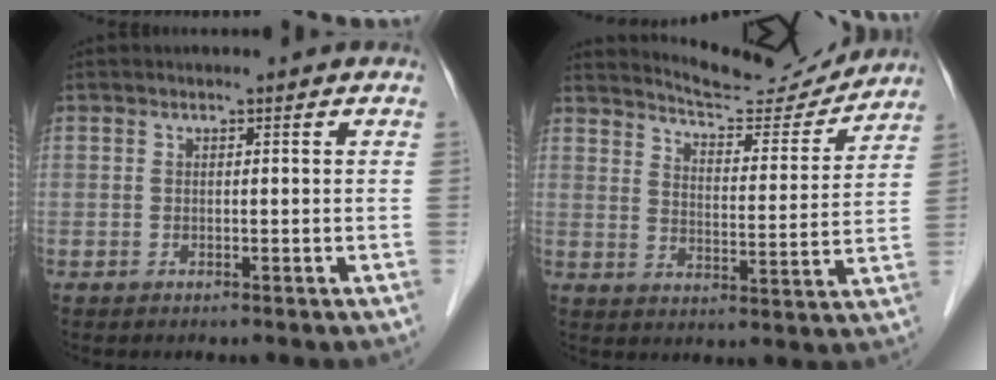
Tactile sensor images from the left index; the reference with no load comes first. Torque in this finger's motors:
{"motor_torque": [0.92, -1.03, 0.14, 0.03]}